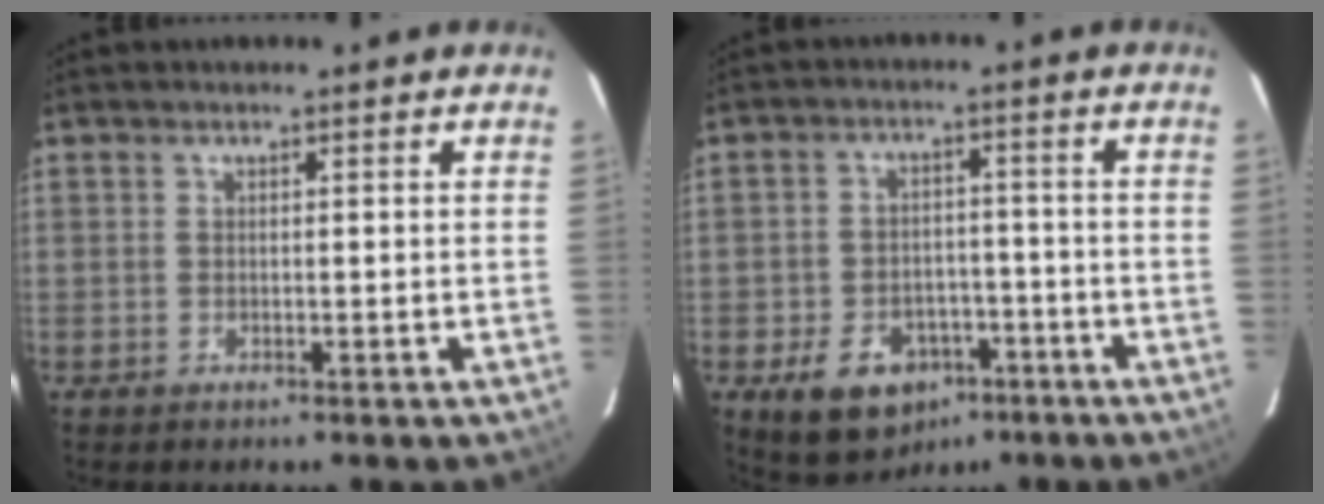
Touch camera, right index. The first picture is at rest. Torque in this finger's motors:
{"motor_torque": [0.97, -0.74, 0.21, 0.06]}